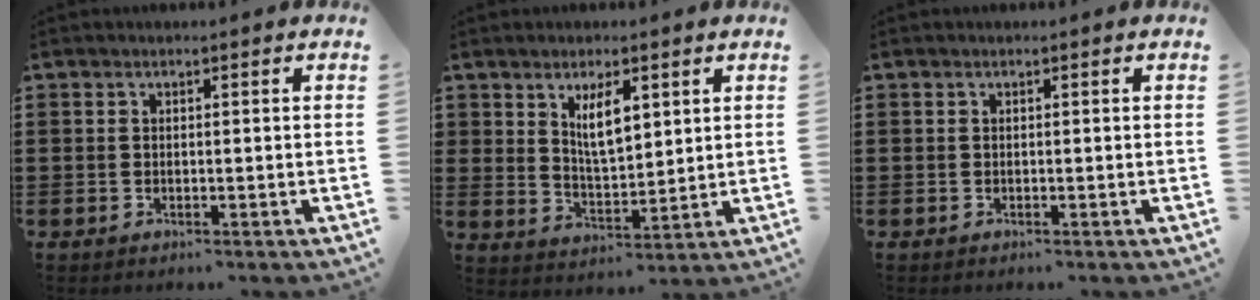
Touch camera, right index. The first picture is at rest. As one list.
[{"total": 5.9, "force": [2.9, 2.3, 4.5], "torque": [-0.083, -0.002, 0.048]}, {"total": 0.0}]